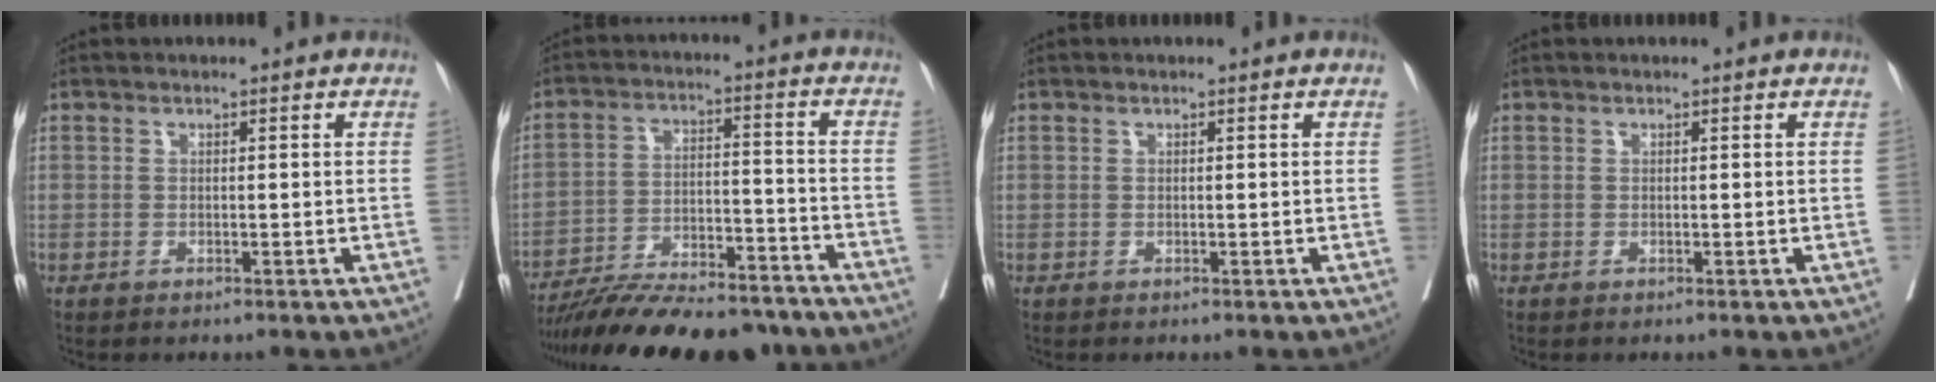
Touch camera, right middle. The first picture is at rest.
{"total": 21.5, "force": [-18.9, 4.5, 9.2], "torque": [-0.147, -0.003, -0.283]}
{"total": 0.0}
{"total": 0.0}